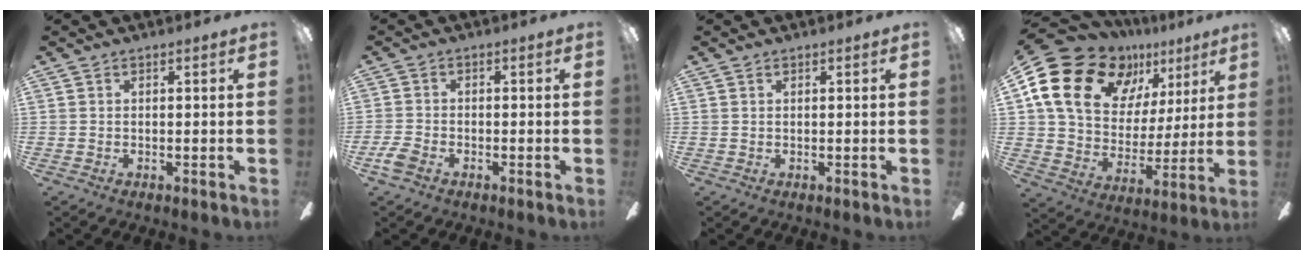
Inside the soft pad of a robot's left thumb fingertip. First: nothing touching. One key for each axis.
{"total": 3.4, "fx": -1.8, "fy": 2.0, "fz": 2.1, "tx": -0.049, "ty": 0.004, "tz": -0.037}
{"total": 0.6, "fx": 0.4, "fy": 0.3, "fz": 0.2, "tx": -0.005, "ty": 0.001, "tz": 0.007}
{"total": 21.6, "fx": 12.2, "fy": 15.1, "fz": 9.7, "tx": -0.187, "ty": -0.070, "tz": 0.238}